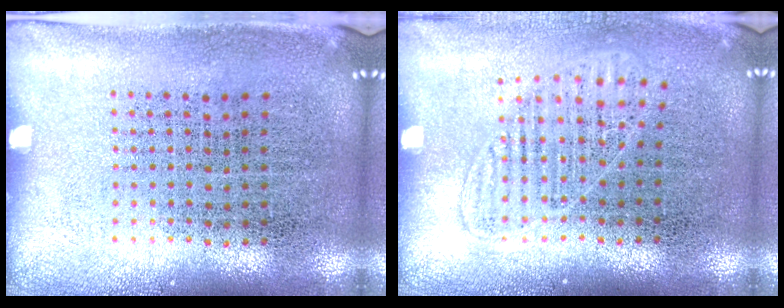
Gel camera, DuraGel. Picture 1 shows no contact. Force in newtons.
{"total": 1.2, "press": 1.1, "slide": 0.5}